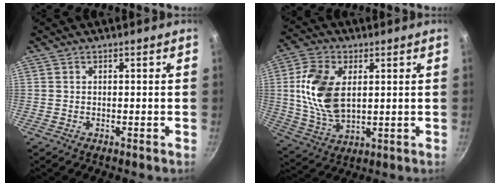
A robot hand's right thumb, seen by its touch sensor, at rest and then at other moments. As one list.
[{"total": 13.9, "force": [2.4, 8.3, 10.9], "torque": [-0.198, -0.010, 0.049]}]